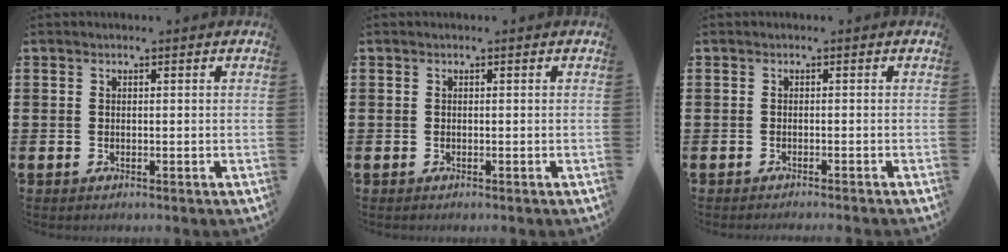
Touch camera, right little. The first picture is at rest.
{"total": 0.0}
{"total": 0.6, "force": [-0.6, -0.2, 0.1], "torque": [0.001, -0.001, -0.013]}